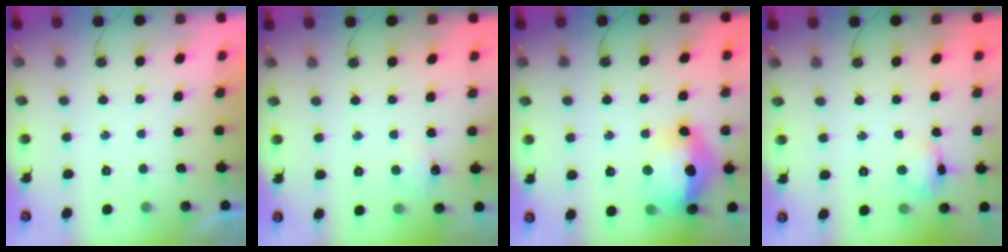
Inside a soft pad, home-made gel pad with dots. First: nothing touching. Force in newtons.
{"total": 6.3, "press": 6.3, "slide": 0.8}
{"total": 17.1, "press": 17.0, "slide": 1.5}
{"total": 7.2, "press": 7.2, "slide": 0.5}